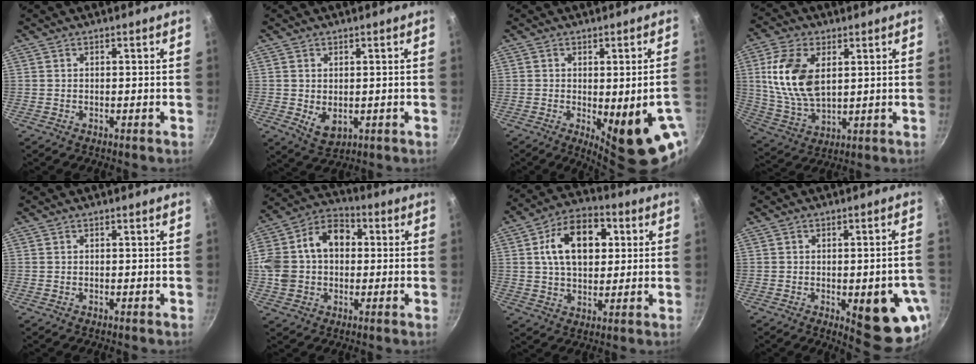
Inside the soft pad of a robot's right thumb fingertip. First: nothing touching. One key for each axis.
{"total": 4.5, "fx": -0.1, "fy": 3.1, "fz": 3.3, "tx": -0.053, "ty": -0.015, "tz": 0.007}
{"total": 12.9, "fx": -3.8, "fy": 3.5, "fz": 11.9, "tx": -0.131, "ty": -0.005, "tz": -0.037}
{"total": 14.1, "fx": 3.3, "fy": 8.1, "fz": 11.0, "tx": -0.206, "ty": -0.014, "tz": 0.072}
{"total": 0.0}
{"total": 15.4, "fx": 1.4, "fy": 11.5, "fz": 10.2, "tx": -0.166, "ty": 0.039, "tz": 0.008}
{"total": 15.0, "fx": 3.5, "fy": 9.8, "fz": 10.8, "tx": -0.143, "ty": 0.011, "tz": 0.047}
{"total": 14.2, "fx": -4.0, "fy": 5.0, "fz": 12.7, "tx": -0.116, "ty": 0.005, "tz": -0.043}